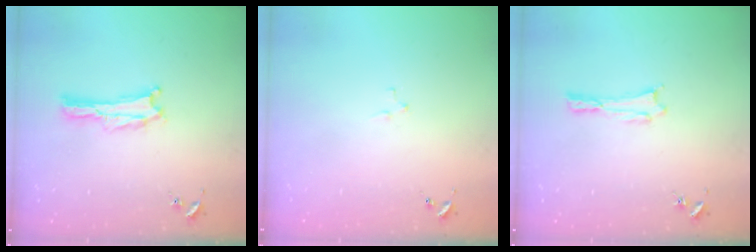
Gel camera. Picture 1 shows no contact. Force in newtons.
{"total": 2.1, "press": 2.1, "slide": 0.2}
{"total": 0.0}